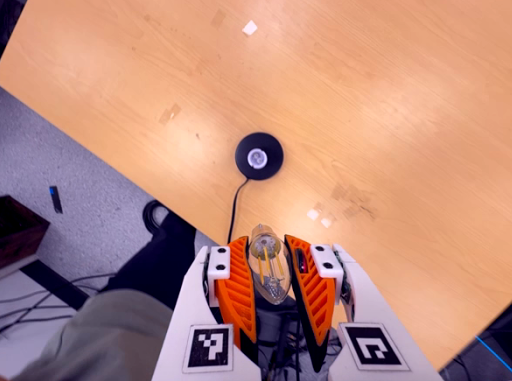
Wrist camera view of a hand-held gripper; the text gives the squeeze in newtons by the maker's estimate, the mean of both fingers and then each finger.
{"total": 21.6, "left": 24.2, "right": 19.1}